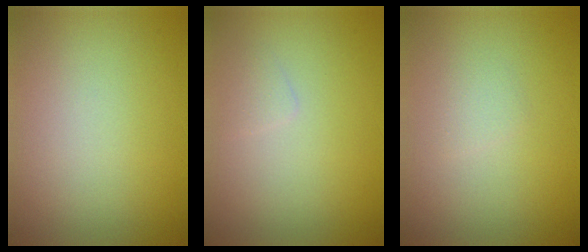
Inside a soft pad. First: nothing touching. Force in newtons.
{"total": 0.8, "press": 0.8, "slide": 0.1}
{"total": 0.9, "press": 0.9, "slide": 0.1}